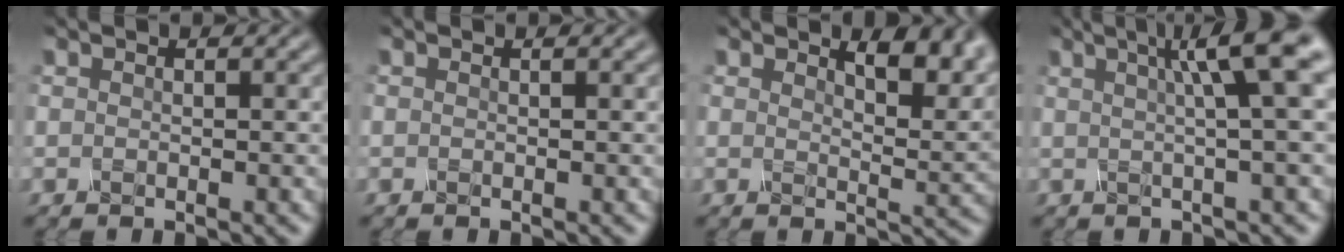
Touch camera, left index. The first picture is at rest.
{"total": 0.0}
{"total": 5.5, "force": [3.3, 2.3, 3.8], "torque": [-0.050, 0.001, 0.039]}
{"total": 6.9, "force": [1.9, 1.3, 6.5], "torque": [-0.067, 0.026, 0.020]}